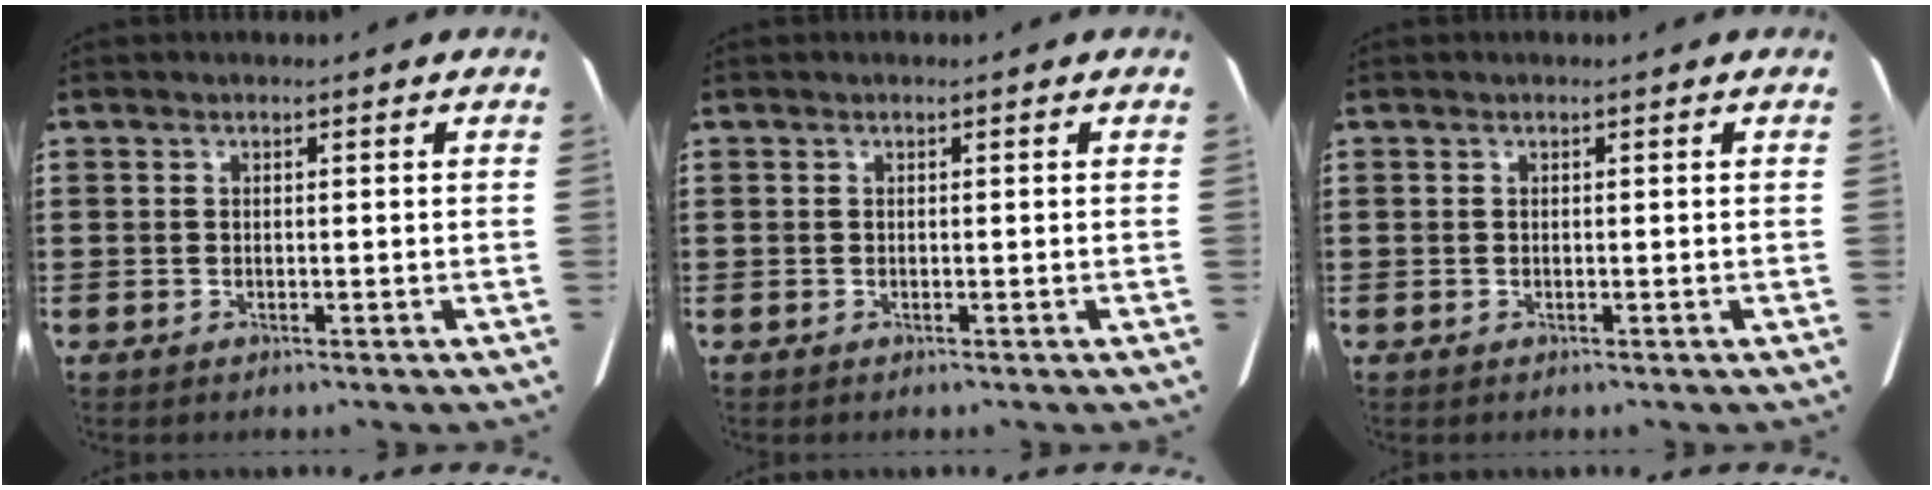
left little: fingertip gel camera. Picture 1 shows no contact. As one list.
[{"total": 0.0}, {"total": 0.0}]